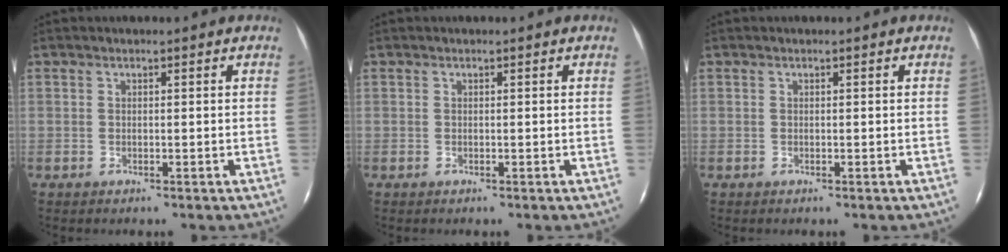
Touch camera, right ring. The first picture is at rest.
{"total": 0.0}
{"total": 0.0}